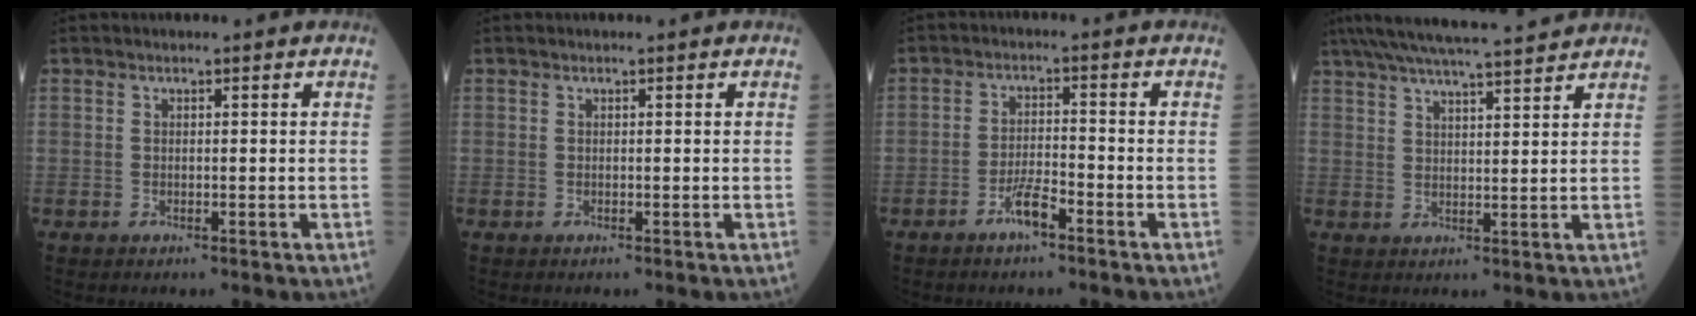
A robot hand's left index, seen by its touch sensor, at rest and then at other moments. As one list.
[{"total": 0.0}, {"total": 3.8, "force": [-2.7, 0.6, 2.6], "torque": [-0.054, 0.000, -0.052]}, {"total": 15.4, "force": [13.9, 0.7, 6.6], "torque": [-0.123, 0.033, 0.210]}]